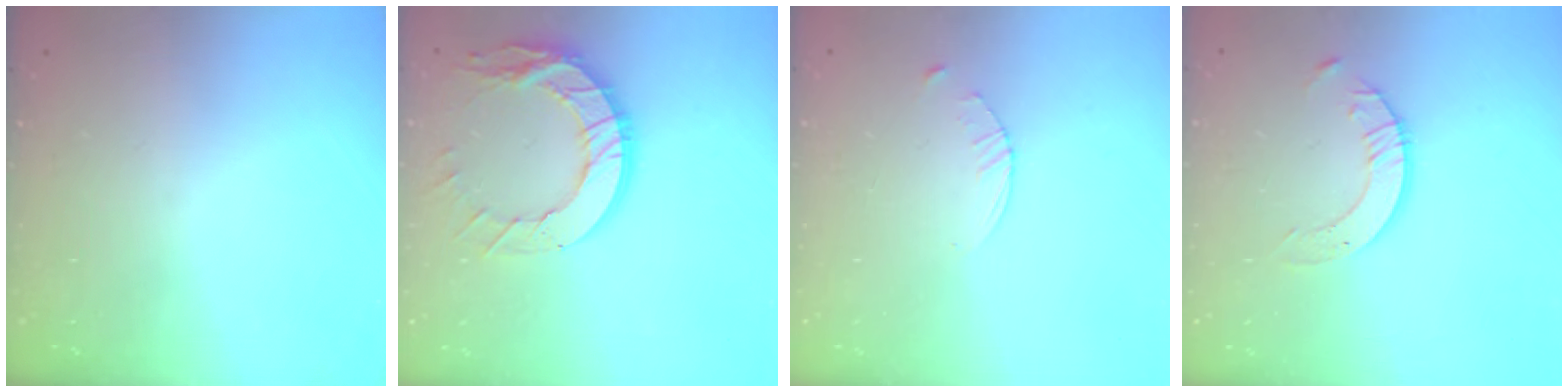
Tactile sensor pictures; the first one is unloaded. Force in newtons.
{"total": 14.5, "press": 14.4, "slide": 1.2}
{"total": 3.2, "press": 3.2, "slide": 0.5}
{"total": 3.4, "press": 3.4, "slide": 0.3}